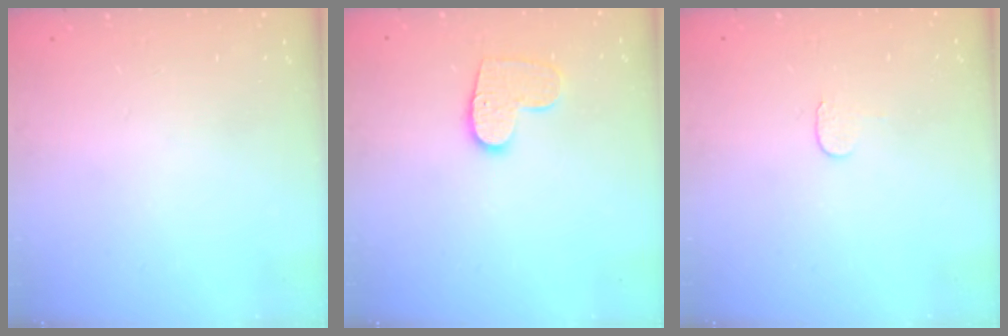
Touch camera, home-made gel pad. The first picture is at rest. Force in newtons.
{"total": 10.0, "press": 10.0, "slide": 0.6}
{"total": 3.8, "press": 3.8, "slide": 0.4}